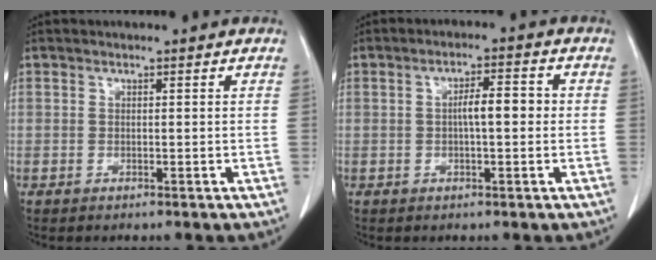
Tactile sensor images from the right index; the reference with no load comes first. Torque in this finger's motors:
{"motor_torque": [0.76, -0.09, 0.36, 0.08]}